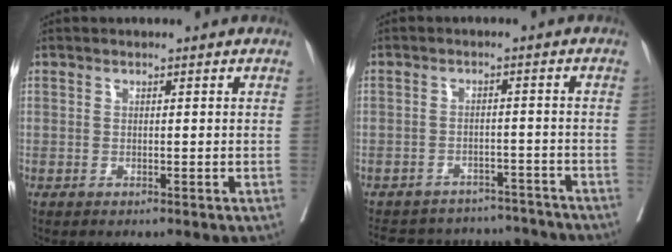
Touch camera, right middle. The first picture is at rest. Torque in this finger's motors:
{"motor_torque": [0.98, -1.16, 0.07, 0.04]}